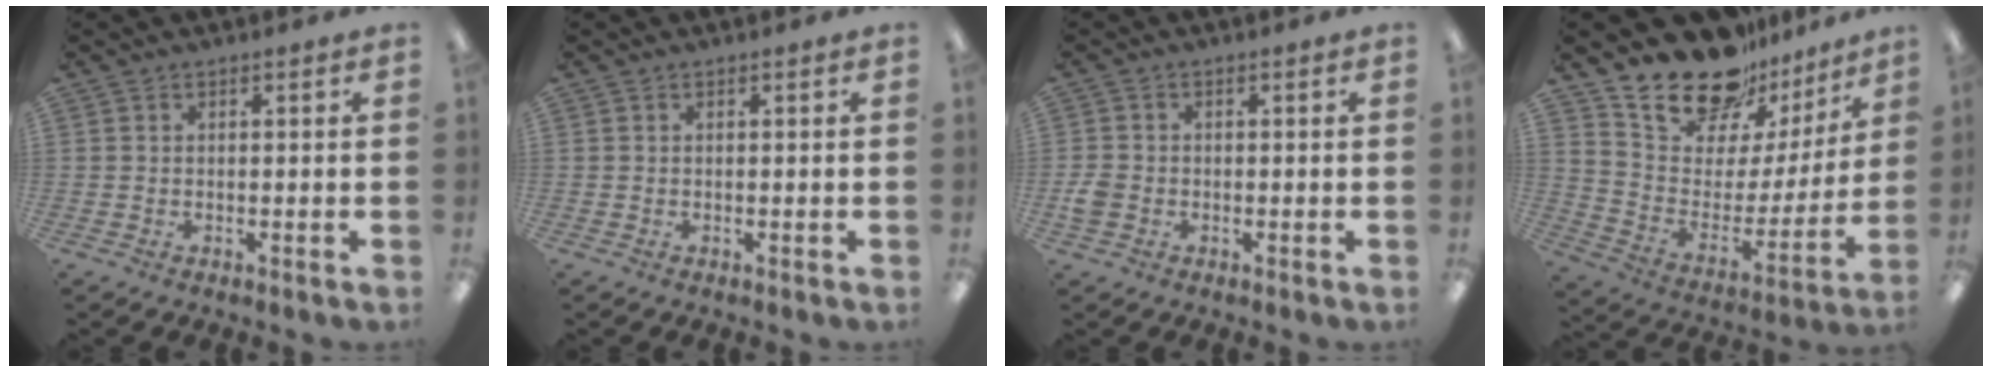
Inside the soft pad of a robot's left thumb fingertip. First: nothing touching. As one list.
[{"total": 0.0}, {"total": 3.1, "force": [-0.9, 2.5, 1.6], "torque": [-0.024, 0.008, -0.016]}, {"total": 20.3, "force": [17.7, 8.6, 4.7], "torque": [-0.094, -0.144, 0.321]}]